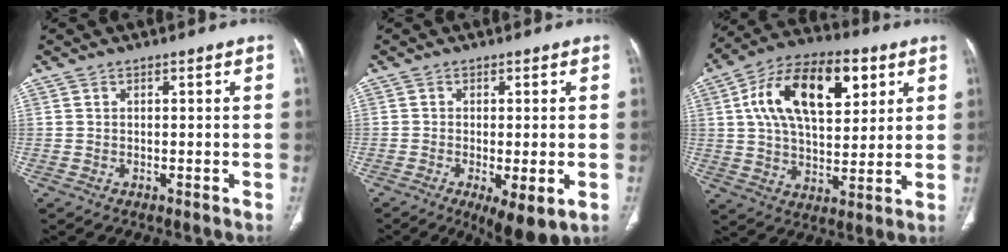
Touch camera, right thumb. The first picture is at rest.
{"total": 8.0, "force": [-3.1, 2.4, 7.0], "torque": [-0.108, -0.016, -0.046]}
{"total": 20.4, "force": [6.9, 11.0, 15.7], "torque": [-0.236, -0.002, 0.110]}